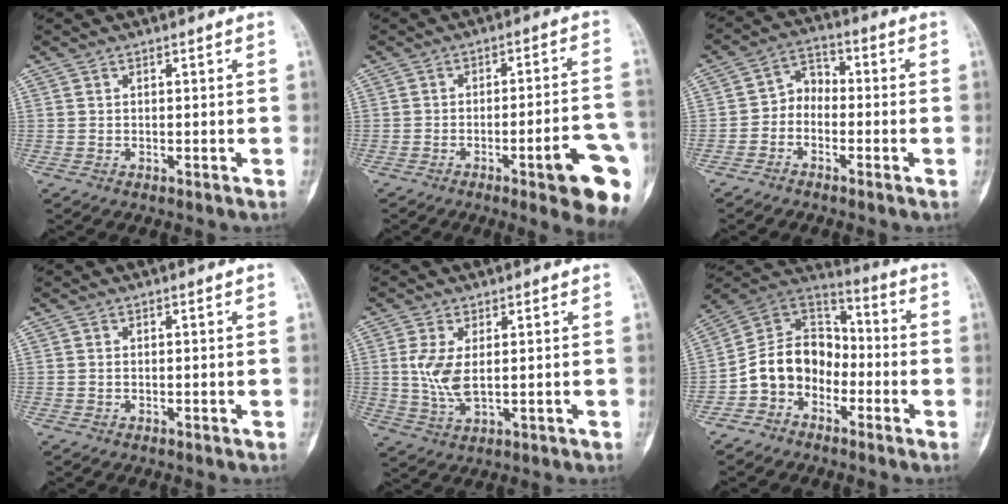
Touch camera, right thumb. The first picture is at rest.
{"total": 13.1, "force": [-5.6, 1.9, 11.8], "torque": [-0.125, 0.025, -0.065]}
{"total": 5.0, "force": [-1.9, 3.9, 2.6], "torque": [-0.022, 0.031, -0.050]}
{"total": 0.0}
{"total": 6.1, "force": [0.6, 2.5, 5.5], "torque": [-0.125, -0.009, 0.019]}
{"total": 12.4, "force": [-4.4, 9.8, 6.3], "torque": [-0.087, 0.075, -0.096]}